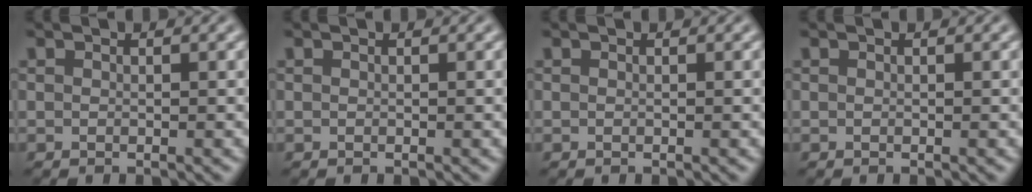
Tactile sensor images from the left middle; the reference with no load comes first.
{"total": 0.0}
{"total": 0.0}
{"total": 0.0}